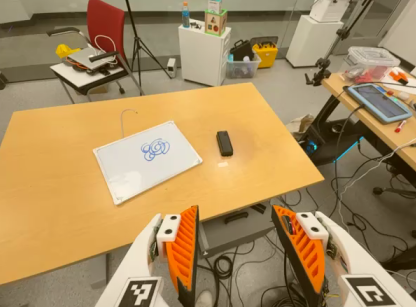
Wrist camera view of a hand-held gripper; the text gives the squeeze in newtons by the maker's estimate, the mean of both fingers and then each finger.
{"total": 0.0}